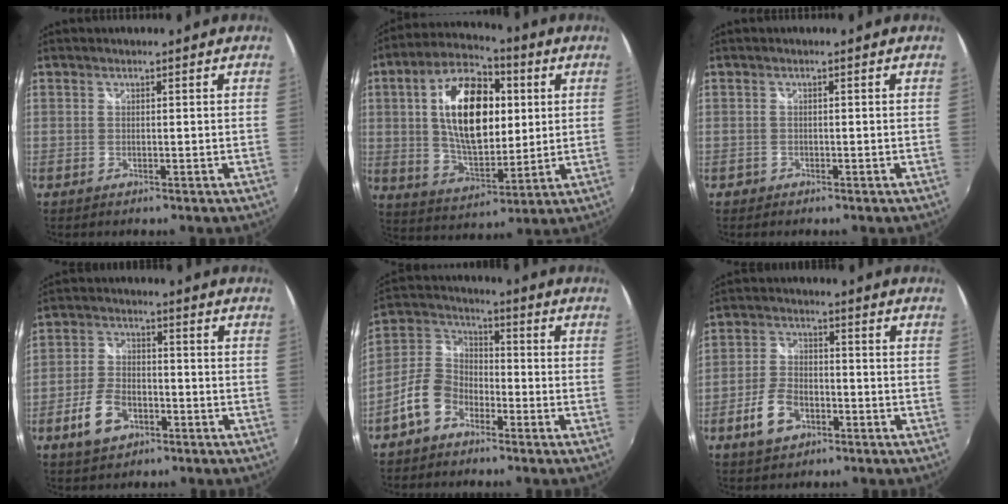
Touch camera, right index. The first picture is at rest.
{"total": 18.2, "force": [3.6, 9.7, 15.0], "torque": [-0.267, 0.027, 0.069]}
{"total": 1.2, "force": [-0.7, 0.9, 0.0], "torque": [-0.005, 0.001, -0.012]}
{"total": 8.1, "force": [-4.1, 4.9, 5.0], "torque": [-0.114, 0.003, -0.070]}
{"total": 8.8, "force": [-5.2, 5.8, 4.0], "torque": [-0.093, 0.022, -0.104]}
{"total": 7.6, "force": [-3.8, 4.6, 4.7], "torque": [-0.106, 0.005, -0.067]}